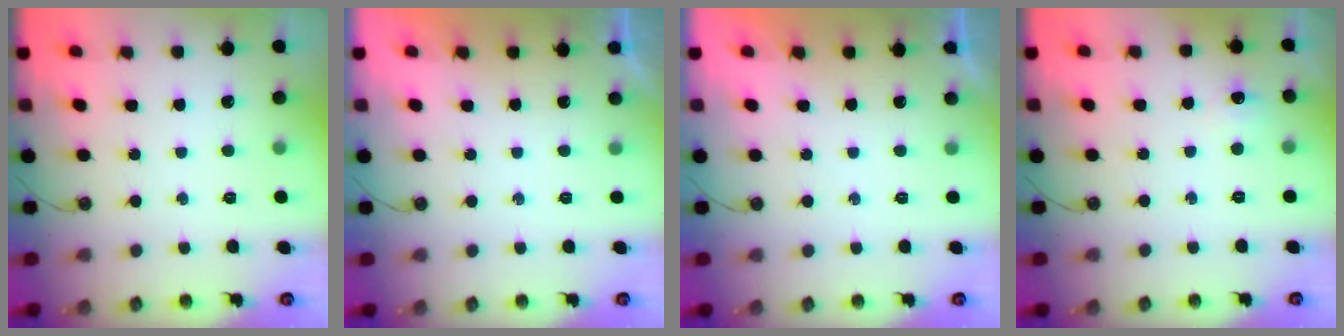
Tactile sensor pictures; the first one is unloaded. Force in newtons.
{"total": 0.0}
{"total": 0.0}
{"total": 3.9, "press": 3.8, "slide": 0.5}